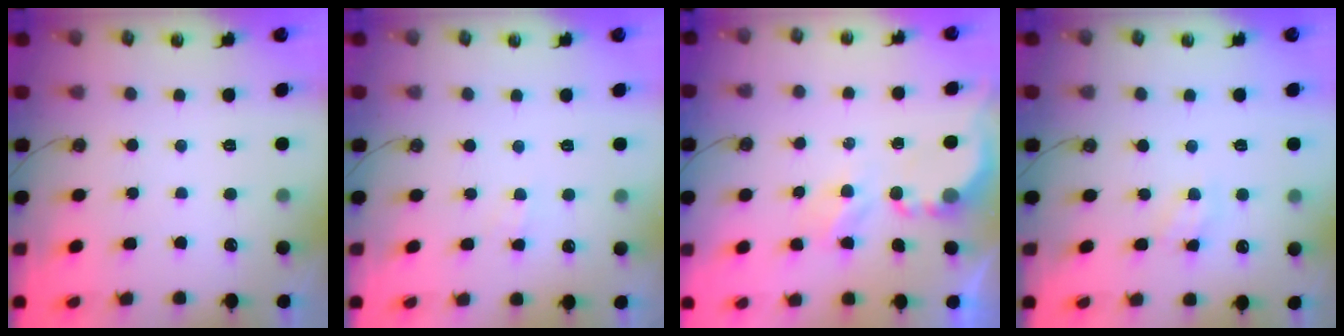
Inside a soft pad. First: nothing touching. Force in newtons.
{"total": 3.0, "press": 2.9, "slide": 0.5}
{"total": 3.5, "press": 3.5, "slide": 0.3}
{"total": 4.8, "press": 4.8, "slide": 0.5}